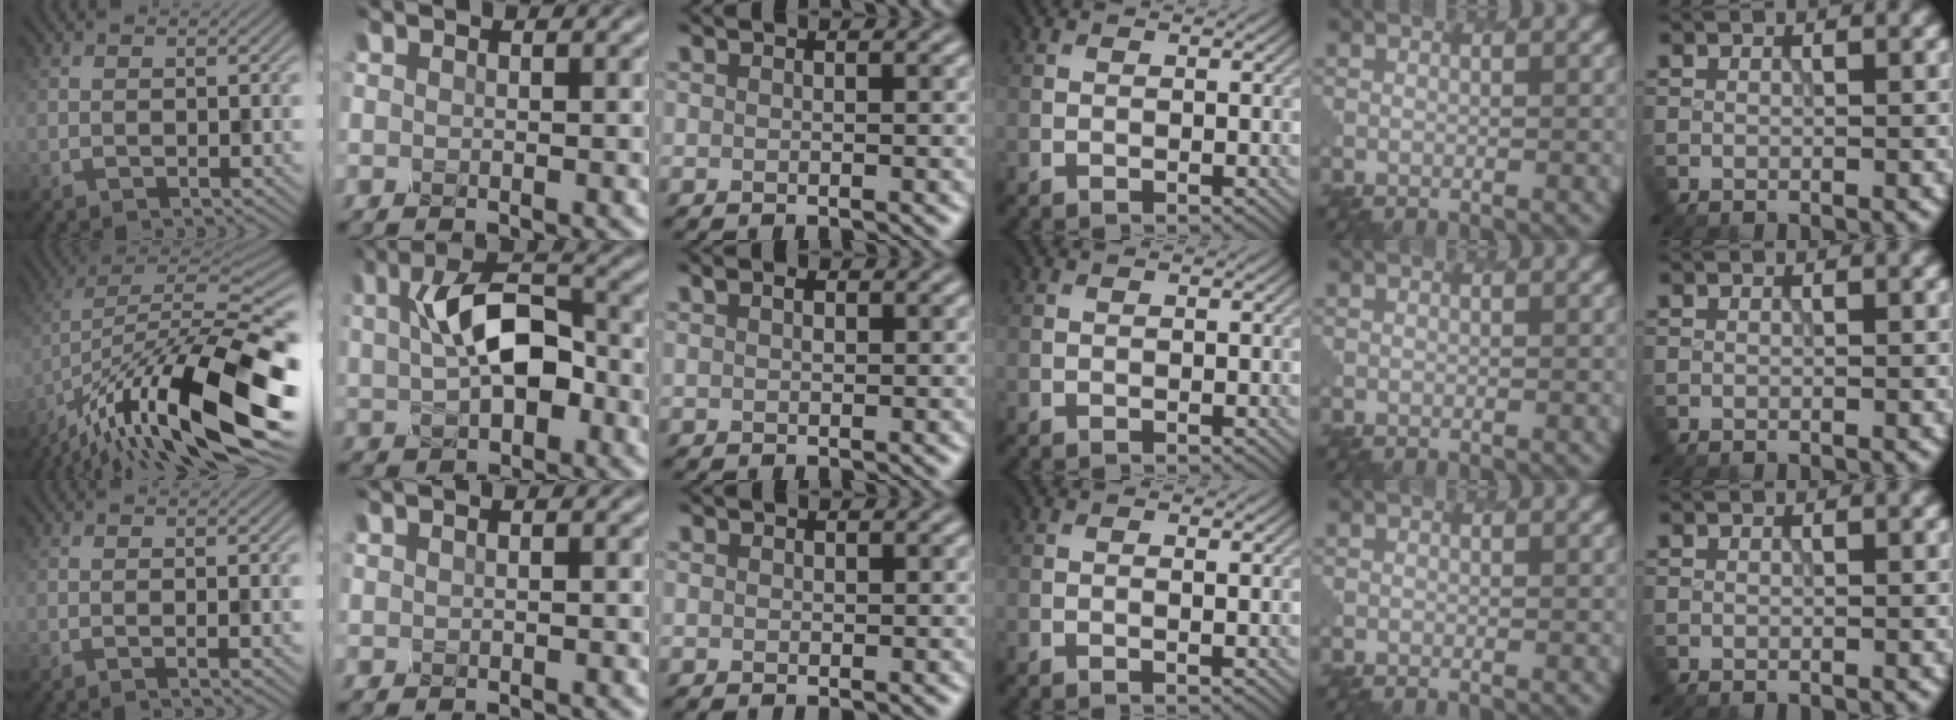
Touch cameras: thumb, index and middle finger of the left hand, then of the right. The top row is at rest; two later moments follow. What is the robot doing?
{"motion": "disassemble", "object": "battery cover"}